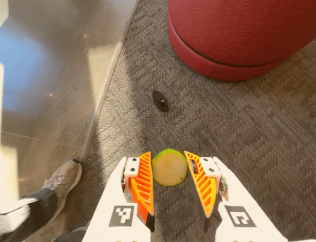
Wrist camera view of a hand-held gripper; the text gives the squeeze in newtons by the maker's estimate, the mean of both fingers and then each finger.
{"total": 9.2, "left": 9.4, "right": 9.1}